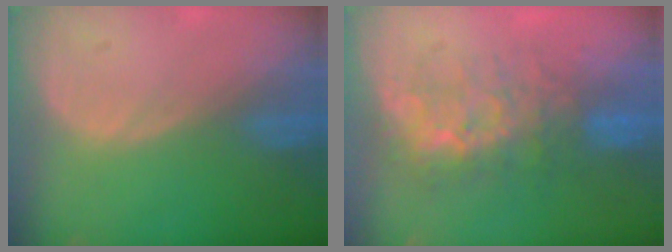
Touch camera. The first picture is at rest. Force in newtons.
{"total": 7.9, "press": 7.6, "slide": 2.3}